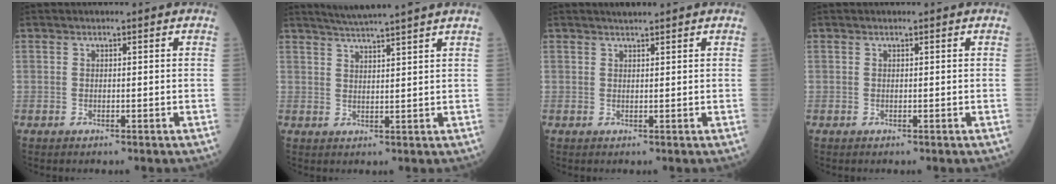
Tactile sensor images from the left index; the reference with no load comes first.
{"total": 8.2, "force": [7.3, -1.6, 3.5], "torque": [-0.056, 0.015, 0.104]}
{"total": 1.3, "force": [1.2, -0.2, 0.4], "torque": [-0.008, 0.004, 0.025]}
{"total": 0.0}